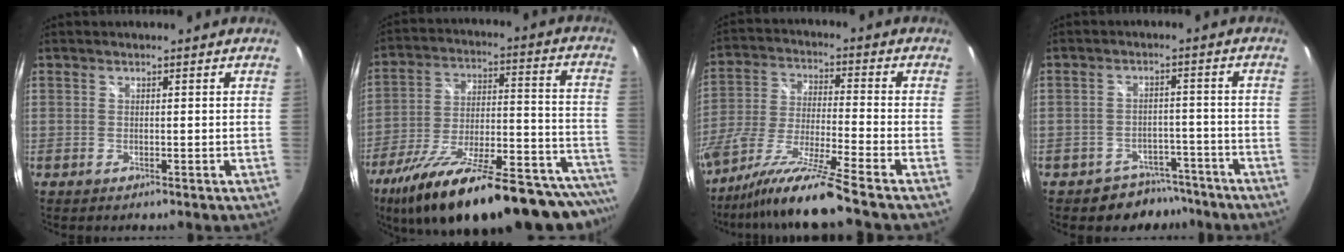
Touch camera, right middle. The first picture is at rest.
{"total": 34.9, "force": [-28.3, 7.9, 18.8], "torque": [-0.272, -0.048, -0.407]}
{"total": 13.5, "force": [-10.9, -1.9, 7.7], "torque": [-0.152, -0.027, -0.203]}
{"total": 7.4, "force": [-6.0, 4.3, 0.5], "torque": [-0.012, 0.021, -0.076]}